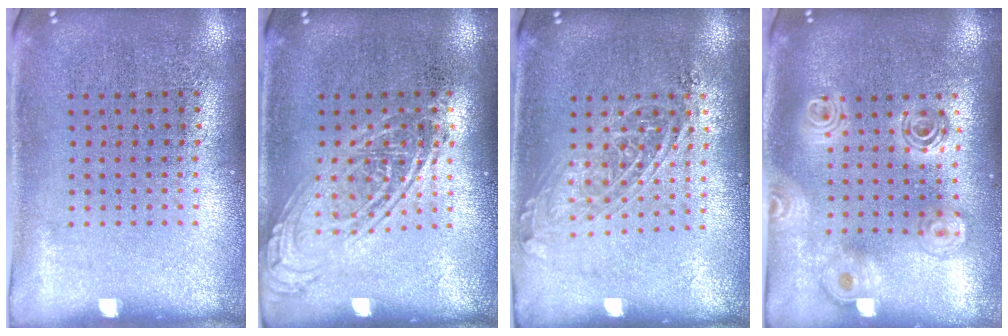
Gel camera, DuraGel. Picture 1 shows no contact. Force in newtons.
{"total": 1.6, "press": 1.6, "slide": 0.1}
{"total": 1.4, "press": 1.3, "slide": 0.7}
{"total": 2.0, "press": 1.7, "slide": 1.2}